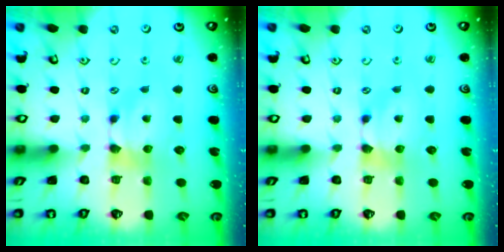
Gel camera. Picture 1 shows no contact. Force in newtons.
{"total": 0.0}